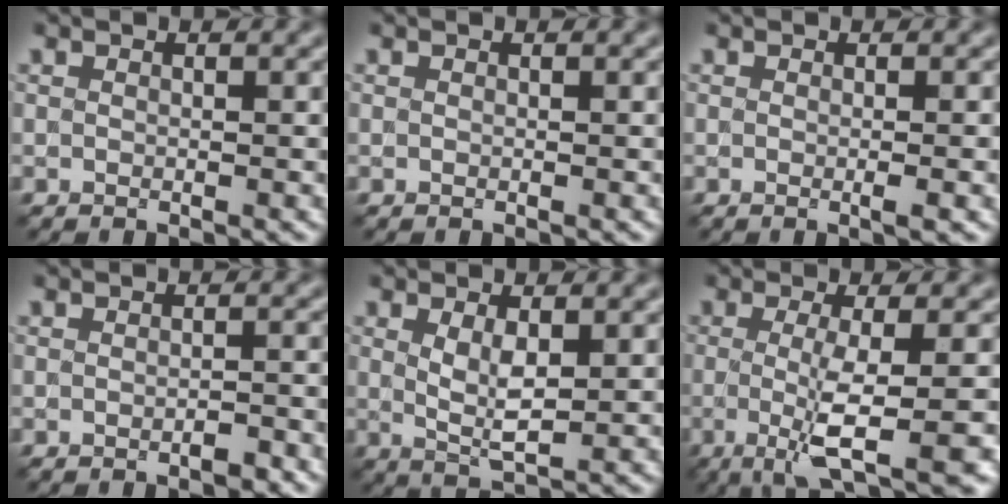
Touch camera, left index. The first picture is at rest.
{"total": 0.0}
{"total": 2.0, "force": [-0.1, 0.6, 1.9], "torque": [-0.022, -0.003, -0.005]}
{"total": 1.3, "force": [-0.7, 0.3, 1.0], "torque": [-0.014, 0.002, -0.013]}
{"total": 2.7, "force": [0.8, 0.8, 2.4], "torque": [-0.056, -0.005, 0.016]}
{"total": 6.2, "force": [-1.0, 1.4, 5.9], "torque": [-0.099, -0.015, -0.017]}